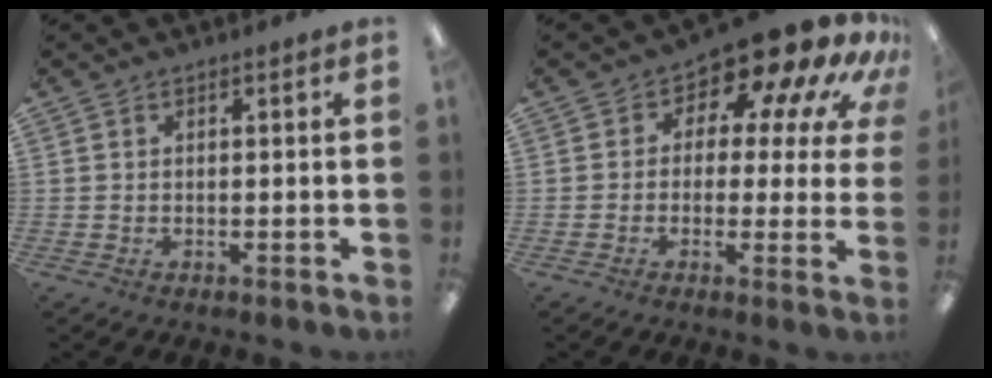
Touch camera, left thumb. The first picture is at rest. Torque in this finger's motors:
{"motor_torque": [1.37, 2.11, 0.16, 0.12, 0.03]}